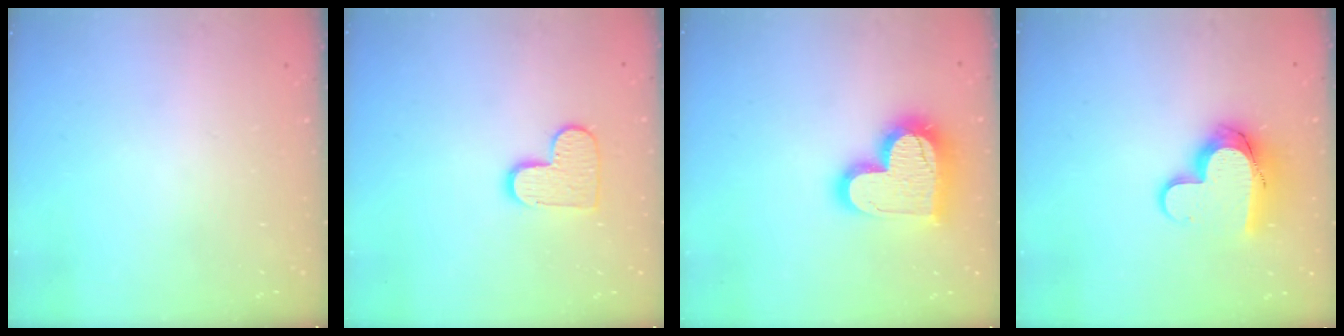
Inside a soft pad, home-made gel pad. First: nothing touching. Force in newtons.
{"total": 10.0, "press": 10.0, "slide": 0.6}
{"total": 19.4, "press": 19.3, "slide": 1.5}
{"total": 12.4, "press": 12.4, "slide": 0.6}